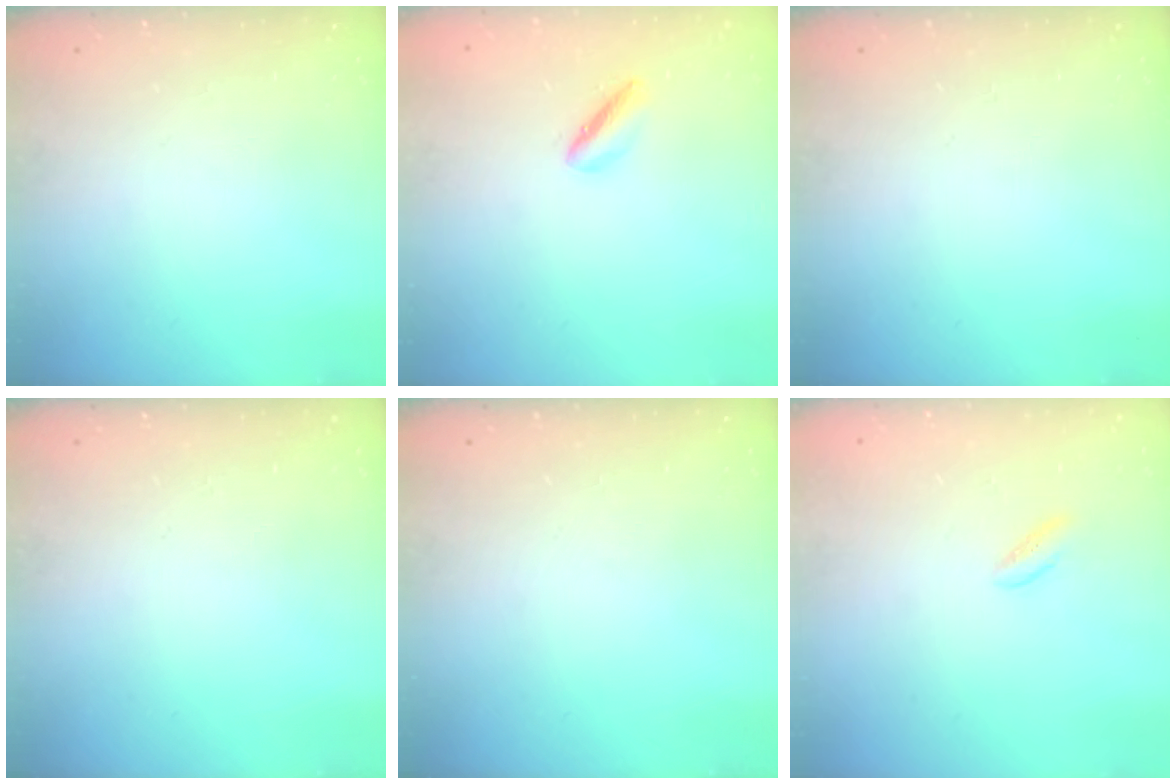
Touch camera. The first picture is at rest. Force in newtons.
{"total": 2.0, "press": 1.9, "slide": 0.5}
{"total": 0.0}
{"total": 0.0}
{"total": 0.0}
{"total": 1.3, "press": 1.1, "slide": 0.6}